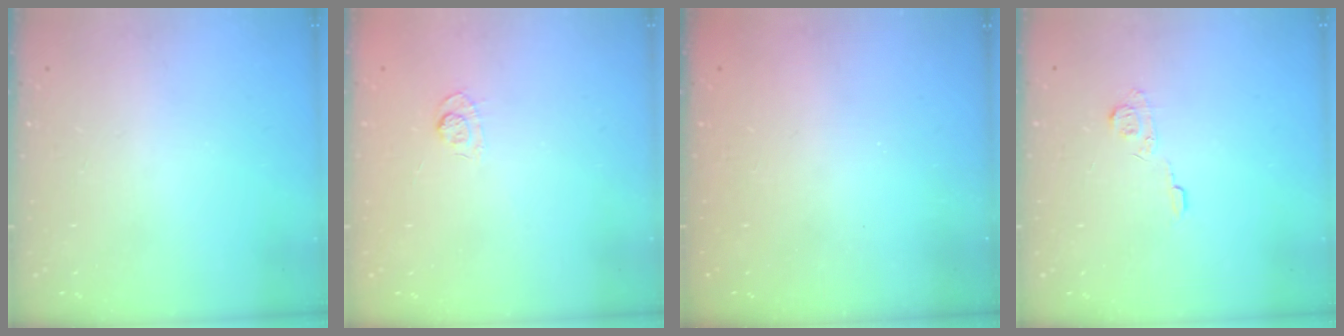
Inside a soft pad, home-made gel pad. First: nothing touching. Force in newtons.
{"total": 3.5, "press": 3.1, "slide": 1.6}
{"total": 2.5, "press": 2.4, "slide": 0.8}
{"total": 6.2, "press": 6.2, "slide": 0.5}